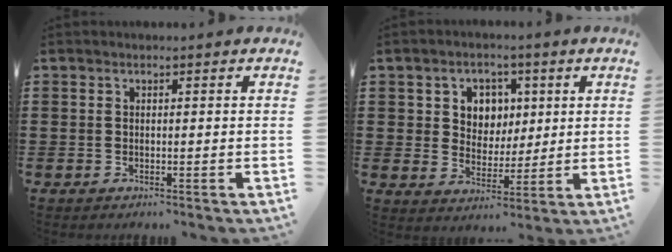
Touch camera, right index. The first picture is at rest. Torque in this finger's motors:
{"motor_torque": [1.33, 0.09, 0.25, 0.07]}